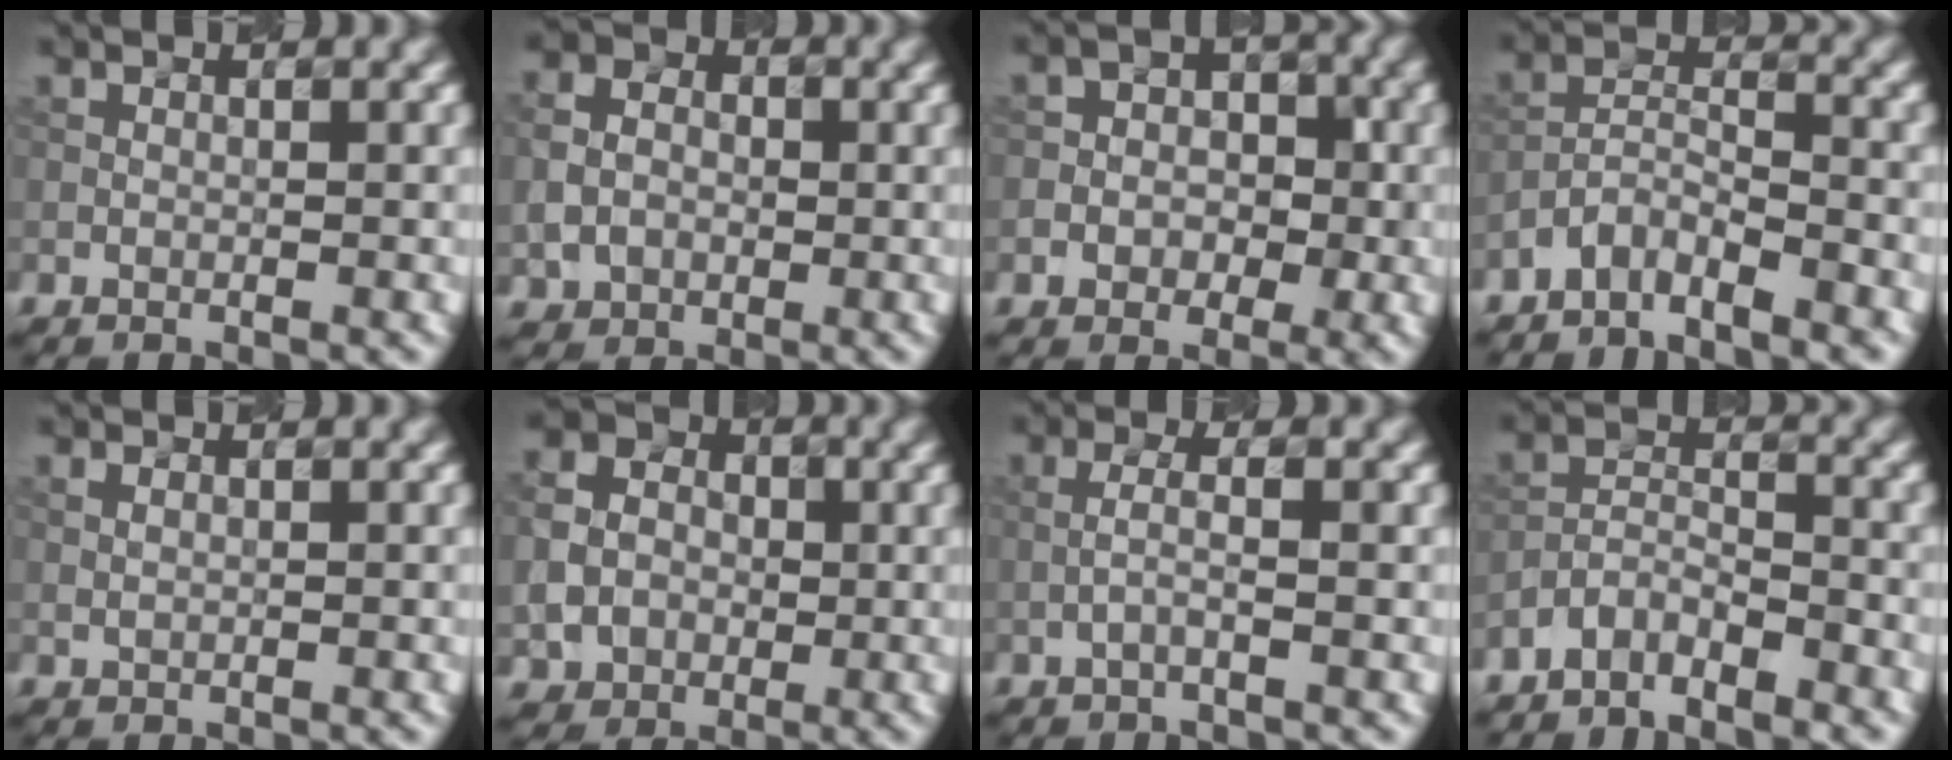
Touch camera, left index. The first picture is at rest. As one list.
[{"total": 3.6, "force": [-0.1, 3.3, 1.5], "torque": [-0.036, 0.003, -0.001]}, {"total": 3.2, "force": [-0.6, 2.8, 1.5], "torque": [-0.002, 0.005, -0.020]}, {"total": 3.3, "force": [-2.9, 0.8, 1.2], "torque": [-0.026, 0.010, -0.061]}, {"total": 0.7, "force": [0.4, 0.5, 0.2], "torque": [-0.003, -0.003, 0.011]}, {"total": 4.9, "force": [-0.4, 4.5, 1.9], "torque": [-0.040, 0.001, -0.007]}, {"total": 1.6, "force": [-0.5, 0.1, 1.5], "torque": [-0.035, 0.012, -0.011]}, {"total": 2.9, "force": [-2.6, 0.9, 0.7], "torque": [-0.016, 0.011, -0.054]}]